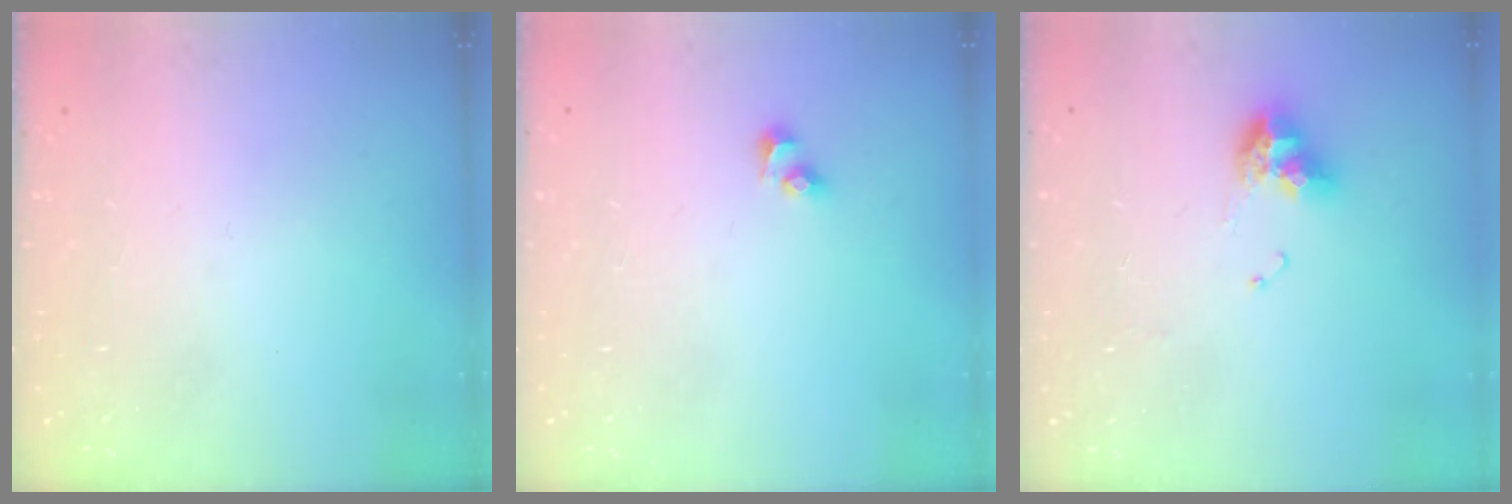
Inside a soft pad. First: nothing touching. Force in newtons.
{"total": 2.7, "press": 2.5, "slide": 1.2}
{"total": 9.1, "press": 9.0, "slide": 1.0}